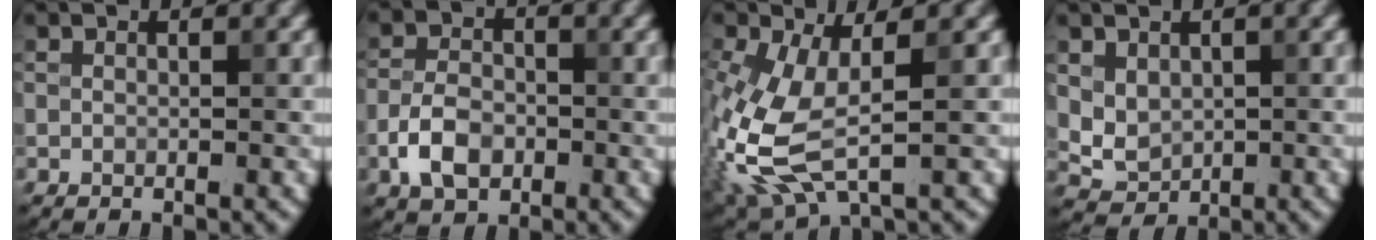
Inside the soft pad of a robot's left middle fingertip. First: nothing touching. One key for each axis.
{"total": 4.1, "fx": -1.6, "fy": 2.7, "fz": 2.6, "tx": -0.052, "ty": 0.003, "tz": -0.036}
{"total": 7.4, "fx": -0.7, "fy": 3.7, "fz": 6.4, "tx": -0.171, "ty": -0.009, "tz": -0.011}
{"total": 2.5, "fx": 0.6, "fy": 1.9, "fz": 1.4, "tx": -0.030, "ty": -0.005, "tz": 0.016}